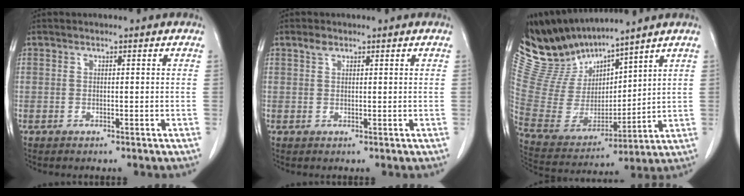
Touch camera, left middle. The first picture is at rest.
{"total": 1.3, "force": [0.9, 0.6, 0.6], "torque": [-0.015, 0.005, 0.016]}
{"total": 12.9, "force": [12.5, 1.9, 2.7], "torque": [-0.082, -0.001, 0.268]}